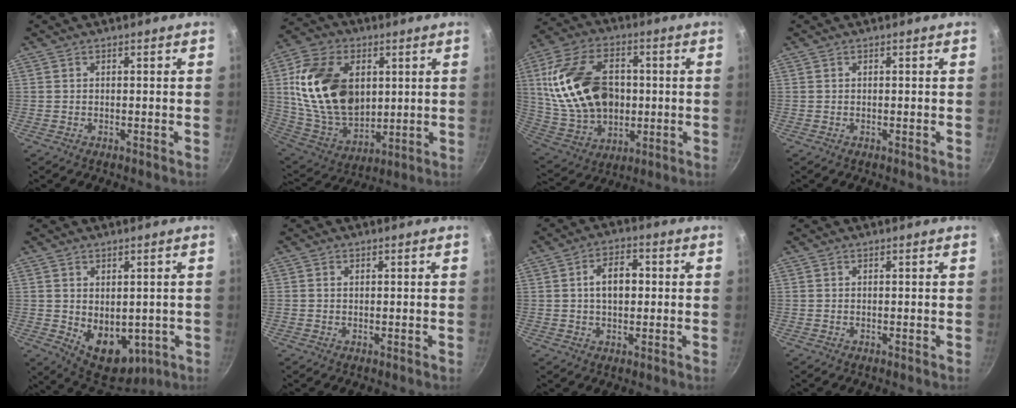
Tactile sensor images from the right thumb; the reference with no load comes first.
{"total": 22.0, "force": [4.2, 14.9, 15.6], "torque": [-0.269, -0.013, 0.090]}
{"total": 22.4, "force": [2.0, 15.5, 16.1], "torque": [-0.289, 0.015, 0.049]}
{"total": 0.0}
{"total": 10.8, "force": [-1.1, 7.4, 7.8], "torque": [-0.088, -0.021, 0.007]}
{"total": 0.6, "force": [0.2, 0.5, 0.3], "torque": [-0.004, 0.003, 0.002]}
{"total": 6.9, "force": [0.6, 4.3, 5.4], "torque": [-0.067, 0.018, 0.005]}
{"total": 0.0}